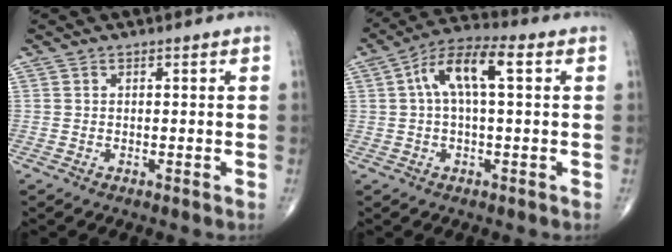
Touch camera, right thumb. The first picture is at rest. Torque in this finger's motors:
{"motor_torque": [-0.51, 0.87, 0.26, -0.11, 0.13]}